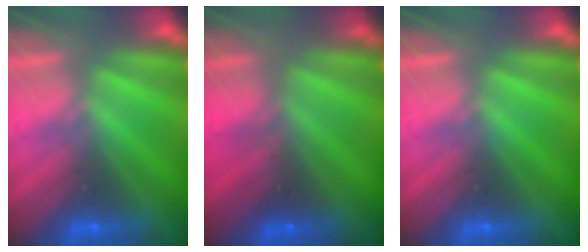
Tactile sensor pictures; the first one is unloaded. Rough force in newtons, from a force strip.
{"total": 2.1}
{"total": 0.0}